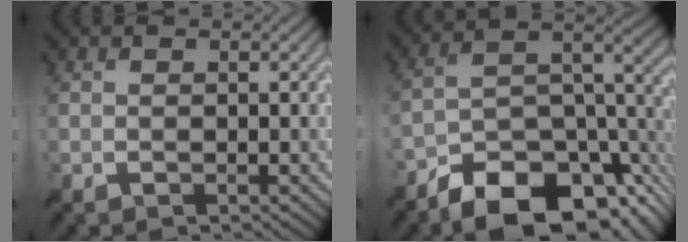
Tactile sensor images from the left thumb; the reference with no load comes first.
{"total": 14.5, "force": [-10.2, 5.6, 8.6], "torque": [-0.158, -0.004, -0.176]}